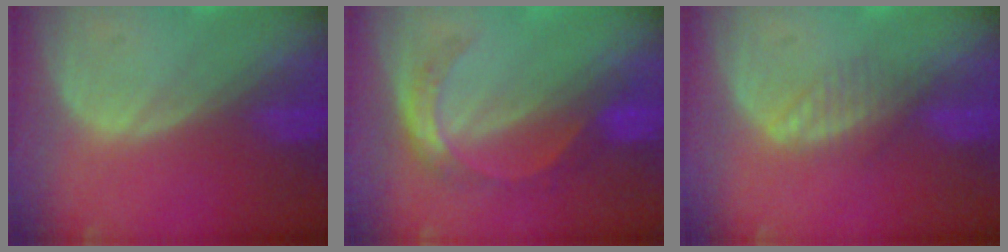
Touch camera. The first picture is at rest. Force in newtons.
{"total": 5.5, "press": 4.8, "slide": 2.8}
{"total": 2.7, "press": 2.7, "slide": 0.2}